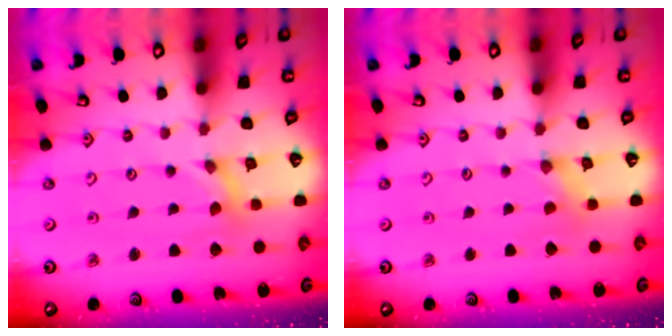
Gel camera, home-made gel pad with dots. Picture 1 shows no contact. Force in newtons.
{"total": 0.6, "press": 0.6, "slide": 0.1}